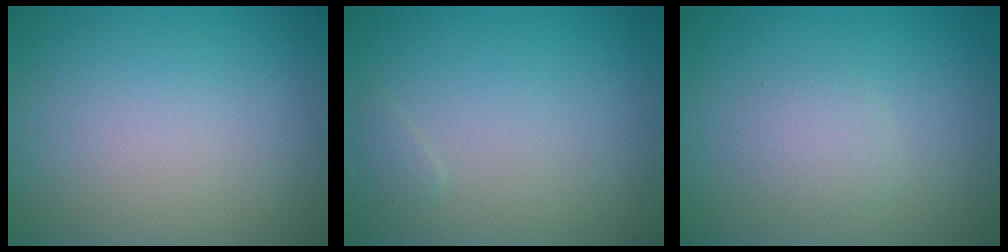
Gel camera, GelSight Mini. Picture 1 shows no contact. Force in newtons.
{"total": 0.6, "press": 0.6, "slide": 0.0}
{"total": 1.5, "press": 1.5, "slide": 0.0}